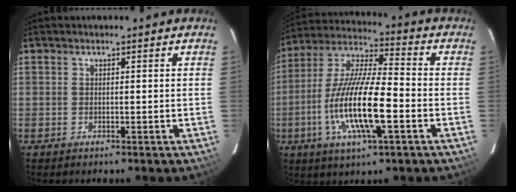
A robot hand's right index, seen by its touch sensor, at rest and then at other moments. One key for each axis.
{"total": 16.4, "fx": -4.8, "fy": 3.6, "fz": 15.3, "tx": -0.306, "ty": -0.012, "tz": -0.095}